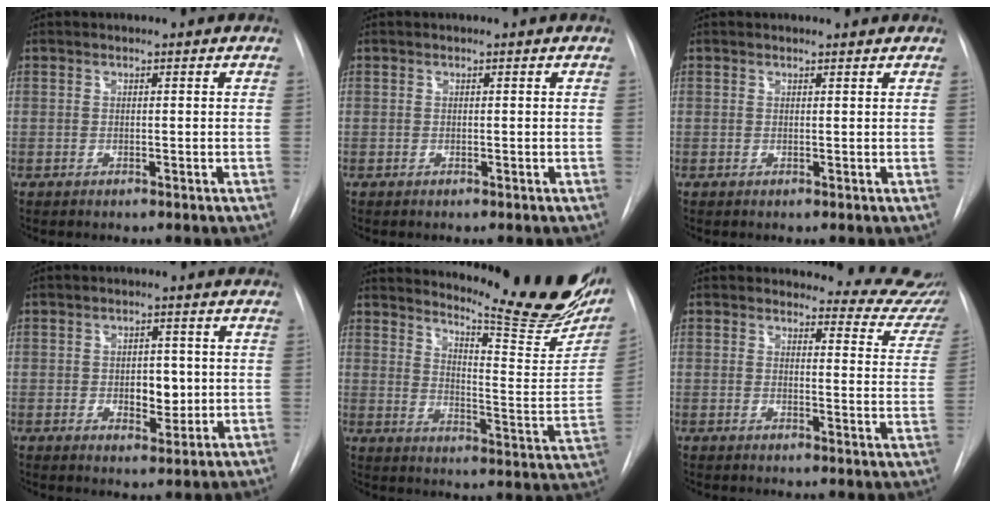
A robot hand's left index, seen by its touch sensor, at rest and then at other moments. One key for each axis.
{"total": 0.0}
{"total": 1.6, "fx": 1.6, "fy": 0.2, "fz": 0.1, "tx": -0.009, "ty": 0.002, "tz": 0.016}
{"total": 4.3, "fx": -0.4, "fy": 2.6, "fz": 3.4, "tx": -0.041, "ty": -0.006, "tz": 0.000}
{"total": 23.8, "fx": 20.1, "fy": 2.7, "fz": 12.6, "tx": -0.183, "ty": -0.102, "tz": 0.248}
{"total": 12.2, "fx": 12.0, "fy": 2.4, "fz": 0.5, "tx": 0.038, "ty": -0.095, "tz": 0.093}